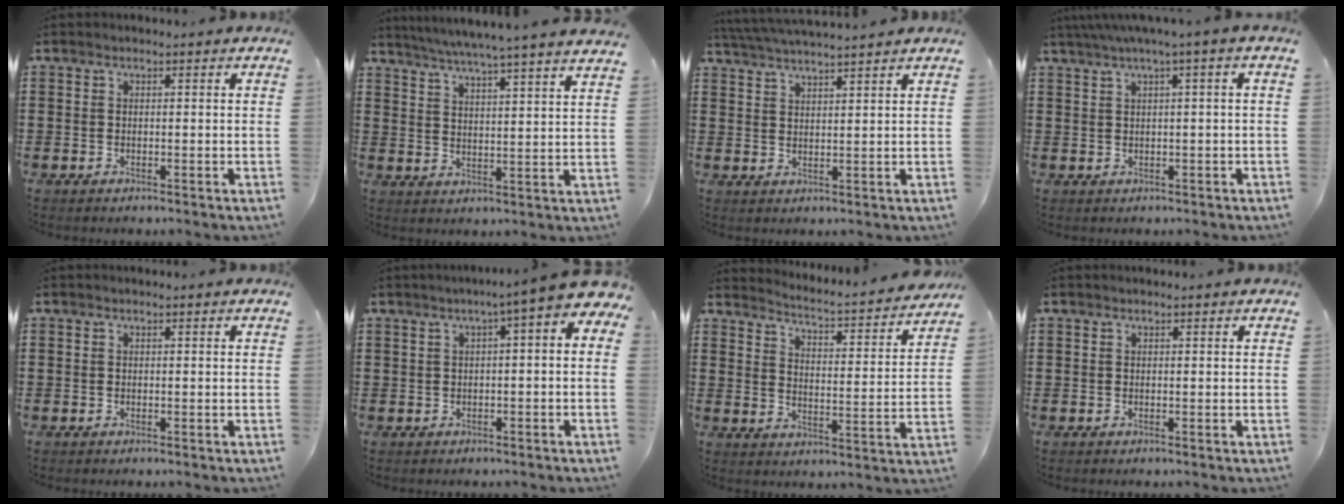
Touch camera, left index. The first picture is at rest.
{"total": 5.2, "force": [4.8, -1.2, 1.6], "torque": [-0.048, -0.033, 0.080]}
{"total": 3.7, "force": [3.5, -0.6, 0.7], "torque": [-0.027, -0.015, 0.064]}
{"total": 2.0, "force": [0.3, 0.1, 2.0], "torque": [-0.037, -0.002, 0.004]}
{"total": 0.0}
{"total": 3.0, "force": [0.6, 0.3, 2.9], "torque": [-0.058, -0.008, 0.003]}
{"total": 3.0, "force": [2.9, -0.5, 0.5], "torque": [-0.031, -0.036, 0.038]}
{"total": 0.0}